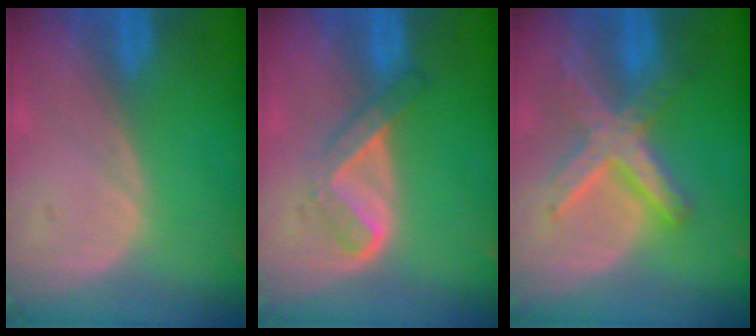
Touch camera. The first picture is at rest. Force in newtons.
{"total": 5.2, "press": 4.4, "slide": 2.9}
{"total": 7.6, "press": 7.6, "slide": 0.5}